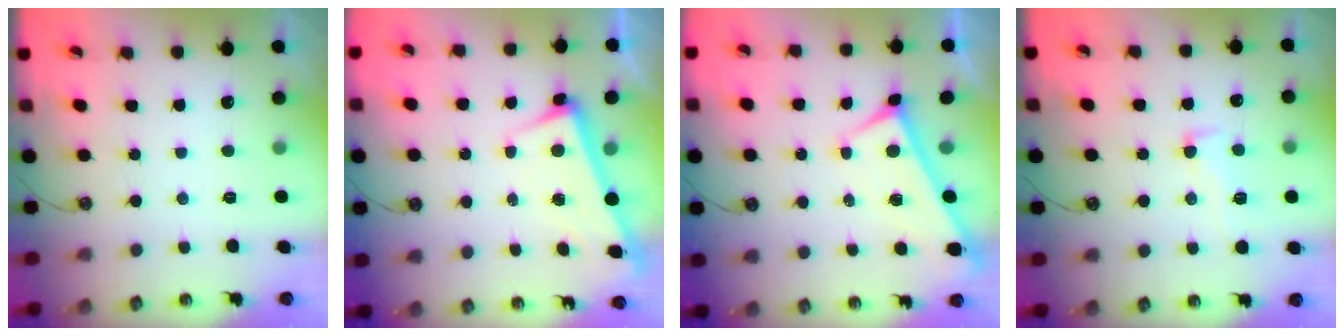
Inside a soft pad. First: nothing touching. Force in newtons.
{"total": 2.5, "press": 2.4, "slide": 0.8}
{"total": 0.0}
{"total": 1.7, "press": 1.4, "slide": 1.1}